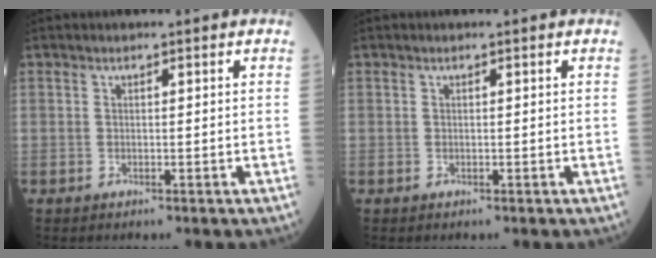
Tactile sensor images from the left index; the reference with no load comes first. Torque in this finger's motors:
{"motor_torque": [0.05, 0.09, 0.03, -0.01]}